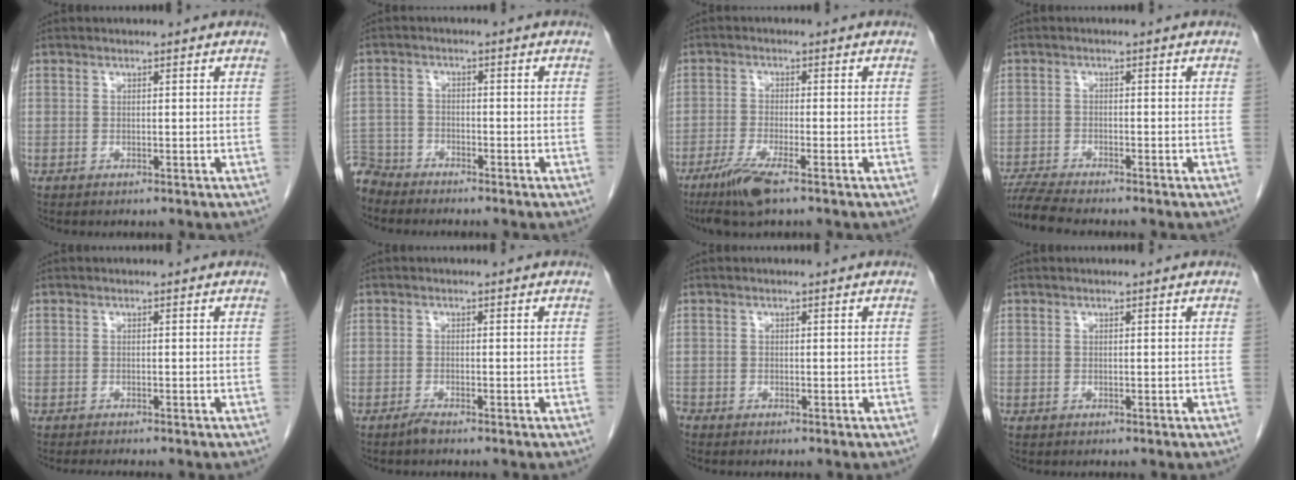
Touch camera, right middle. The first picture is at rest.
{"total": 5.9, "force": [-5.5, 1.9, -0.4], "torque": [0.008, -0.004, -0.111]}
{"total": 6.0, "force": [-3.9, 0.3, 4.6], "torque": [-0.095, -0.018, -0.074]}
{"total": 5.9, "force": [-5.4, -0.1, 2.3], "torque": [-0.041, -0.017, -0.094]}
{"total": 2.3, "force": [-2.0, -0.1, 1.0], "torque": [-0.018, -0.006, -0.029]}
{"total": 1.1, "force": [-1.0, -0.1, 0.5], "torque": [-0.015, -0.002, -0.019]}
{"total": 0.9, "force": [-0.8, 0.3, 0.1], "torque": [-0.009, -0.002, -0.018]}
{"total": 0.0}